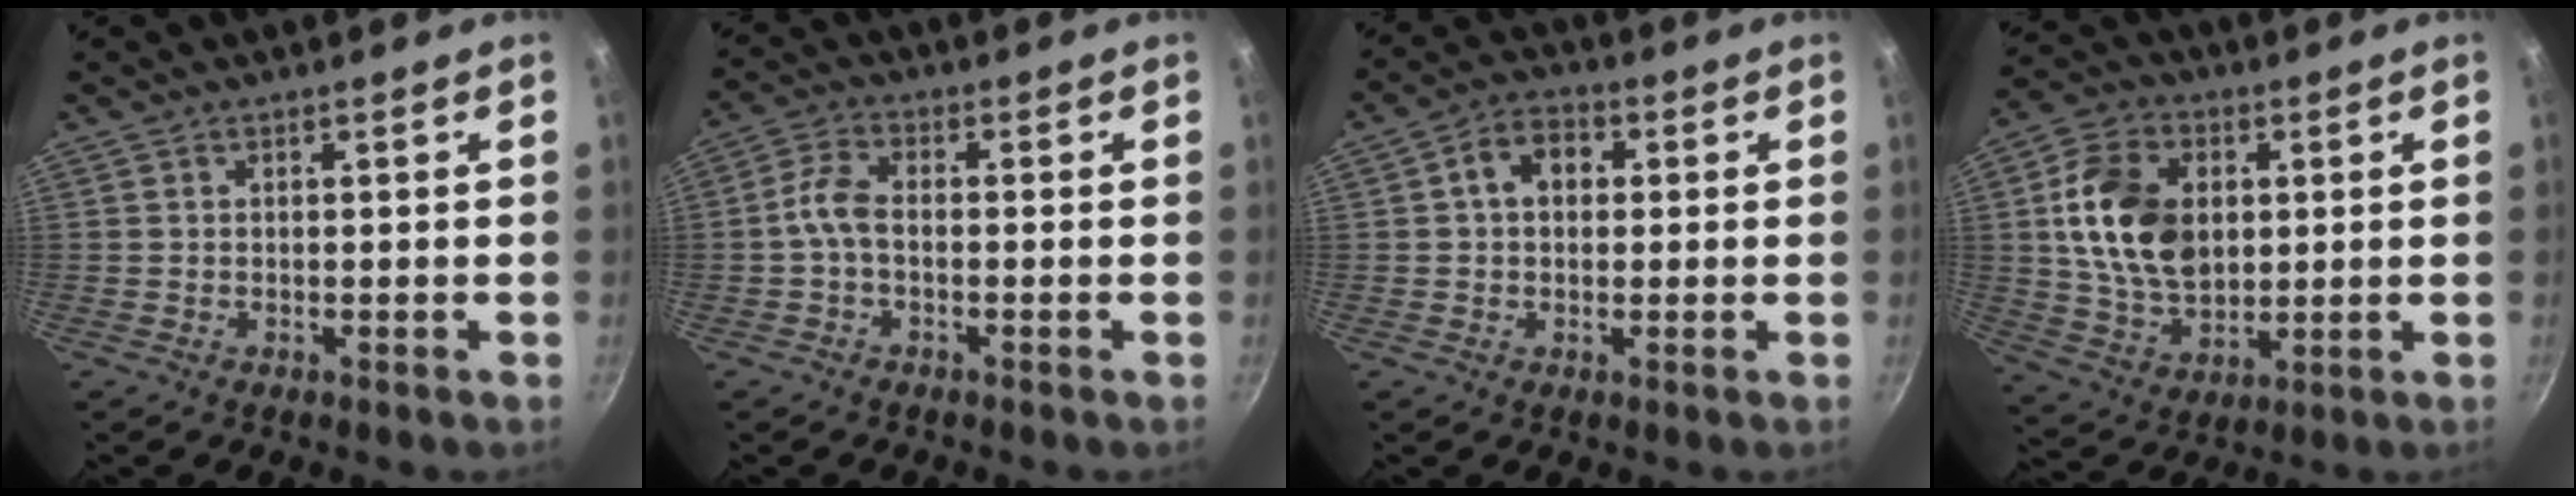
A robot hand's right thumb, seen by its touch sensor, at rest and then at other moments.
{"total": 4.7, "force": [-1.1, 2.6, 3.8], "torque": [-0.080, 0.024, -0.030]}
{"total": 6.6, "force": [1.2, 4.9, 4.2], "torque": [-0.045, 0.014, 0.008]}
{"total": 16.1, "force": [2.5, 11.2, 11.3], "torque": [-0.187, -0.004, 0.048]}